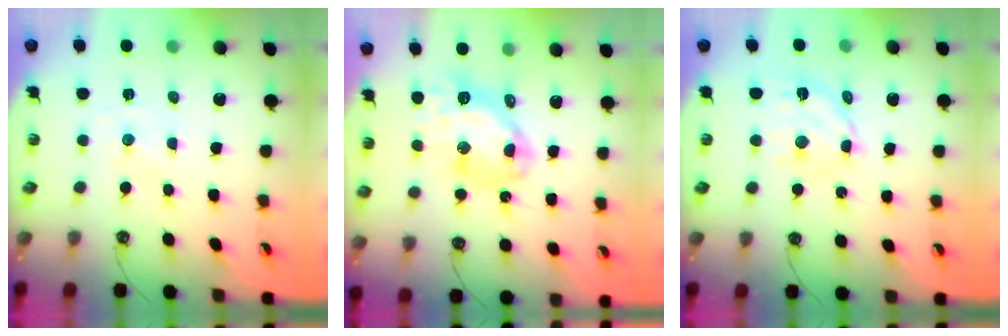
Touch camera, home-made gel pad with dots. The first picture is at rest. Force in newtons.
{"total": 14.3, "press": 14.2, "slide": 1.3}
{"total": 12.6, "press": 12.5, "slide": 1.0}